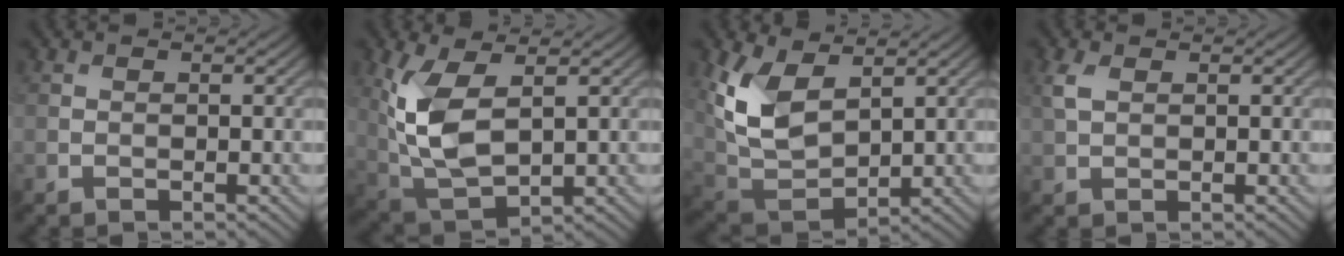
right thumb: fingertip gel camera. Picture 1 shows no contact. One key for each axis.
{"total": 9.6, "fx": 2.1, "fy": 4.8, "fz": 8.0, "tx": -0.209, "ty": -0.004, "tz": 0.043}
{"total": 10.2, "fx": 4.2, "fy": 5.6, "fz": 7.4, "tx": -0.201, "ty": -0.003, "tz": 0.087}
{"total": 2.3, "fx": 0.9, "fy": 1.3, "fz": 1.7, "tx": -0.050, "ty": 0.004, "tz": 0.019}